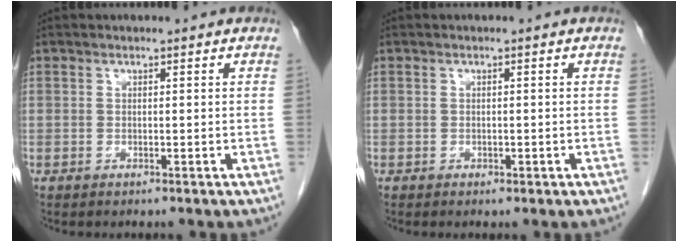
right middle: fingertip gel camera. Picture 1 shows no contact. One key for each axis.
{"total": 0.7, "fx": -0.3, "fy": 0.4, "fz": 0.4, "tx": -0.008, "ty": 0.000, "tz": -0.002}